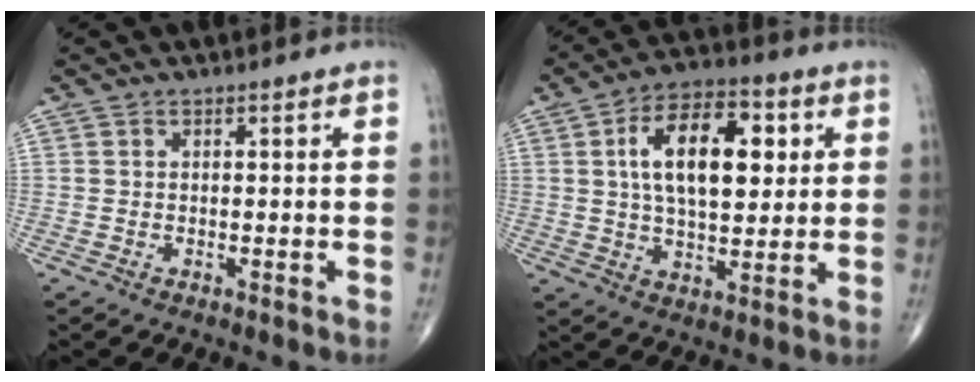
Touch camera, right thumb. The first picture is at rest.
{"total": 16.1, "force": [3.7, 8.3, 13.2], "torque": [-0.196, 0.004, 0.060]}